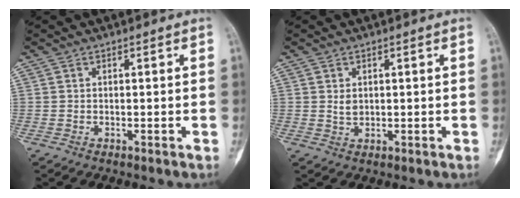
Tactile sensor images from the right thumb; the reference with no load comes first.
{"total": 1.8, "force": [0.5, 1.2, 1.2], "torque": [-0.014, -0.005, 0.012]}